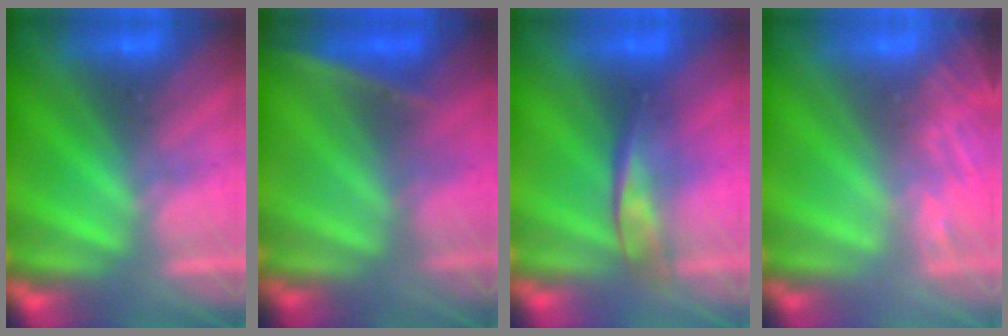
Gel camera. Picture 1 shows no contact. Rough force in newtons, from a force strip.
{"total": 2.8}
{"total": 2.2}
{"total": 8.5}